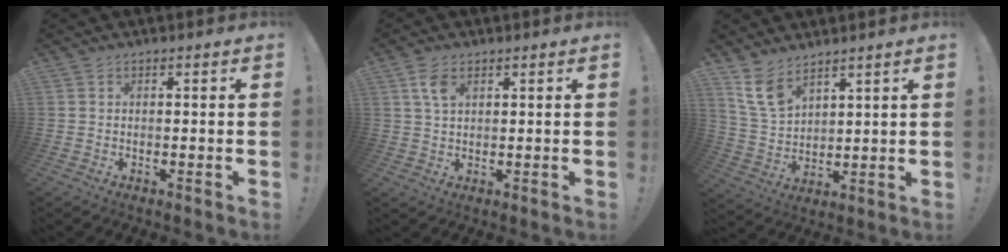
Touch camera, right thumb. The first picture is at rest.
{"total": 5.1, "force": [2.3, 2.7, 3.7], "torque": [-0.068, -0.002, 0.043]}
{"total": 9.7, "force": [7.1, 5.0, 4.4], "torque": [-0.093, -0.037, 0.142]}